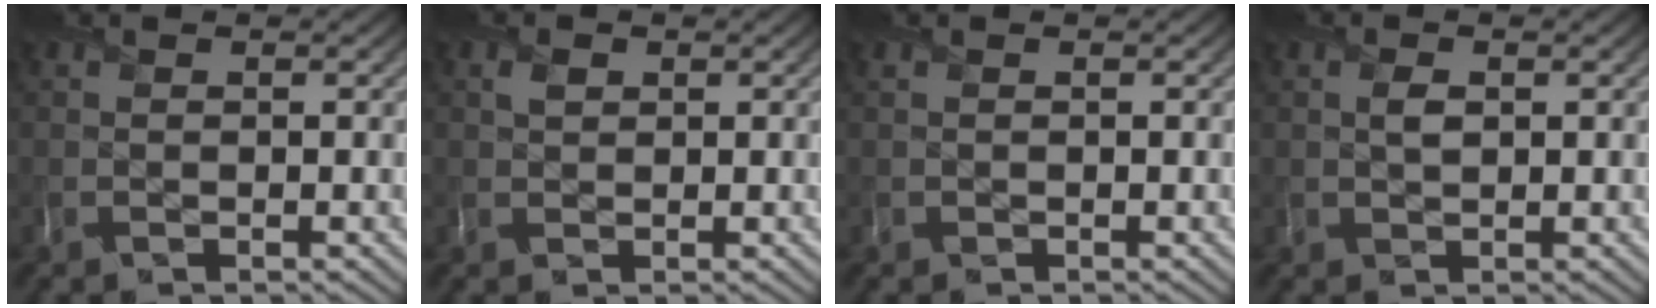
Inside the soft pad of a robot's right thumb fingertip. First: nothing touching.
{"total": 1.2, "force": [0.6, 1.0, 0.4], "torque": [-0.008, -0.002, 0.011]}
{"total": 0.0}
{"total": 1.2, "force": [0.2, 0.9, 0.8], "torque": [-0.017, -0.005, 0.006]}